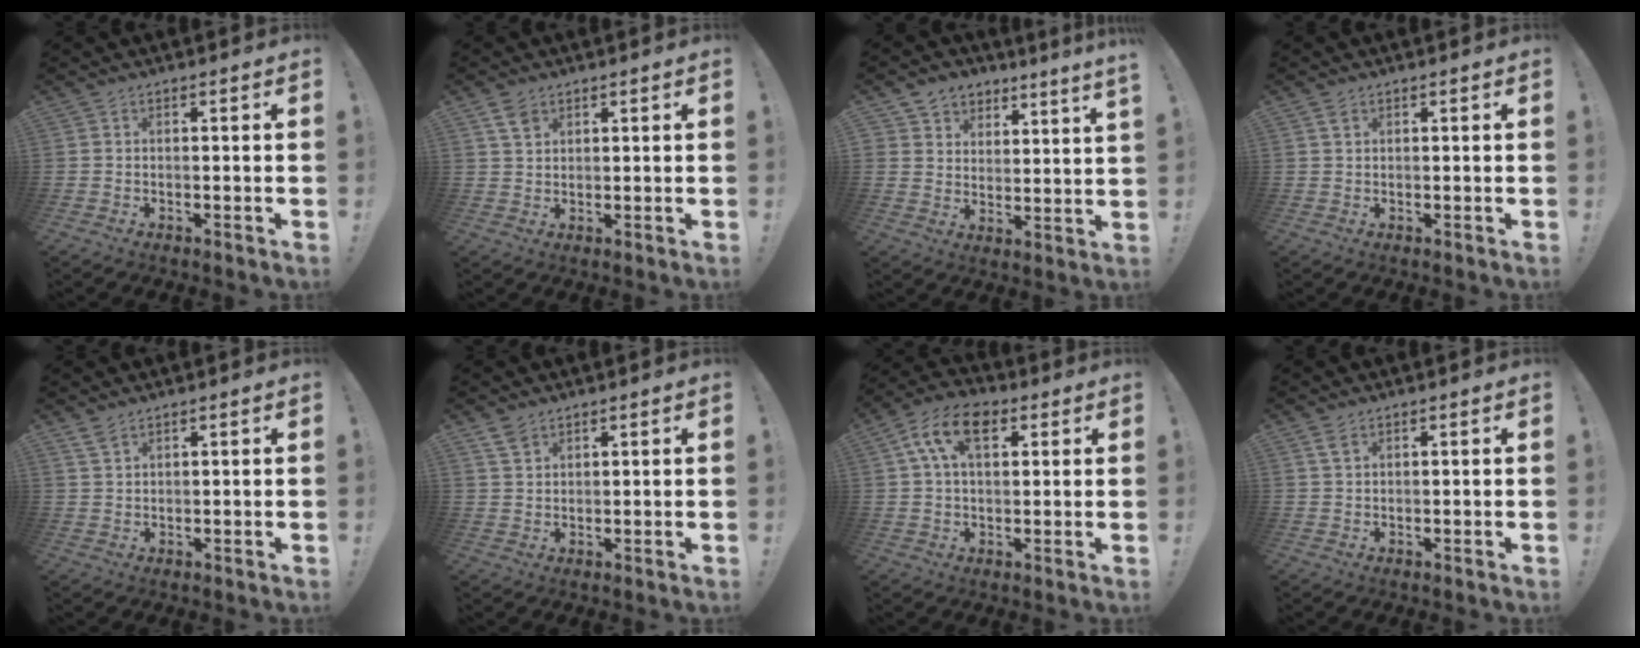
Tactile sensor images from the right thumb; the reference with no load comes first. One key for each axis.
{"total": 4.2, "fx": 2.6, "fy": 2.6, "fz": 2.2, "tx": -0.038, "ty": -0.007, "tz": 0.049}
{"total": 5.8, "fx": 5.1, "fy": 2.5, "fz": 0.7, "tx": -0.022, "ty": -0.042, "tz": 0.098}
{"total": 1.4, "fx": 0.8, "fy": 0.8, "fz": 0.8, "tx": -0.015, "ty": 0.000, "tz": 0.015}
{"total": 2.9, "fx": 2.2, "fy": 1.2, "fz": 1.5, "tx": -0.029, "ty": -0.009, "tz": 0.043}
{"total": 3.8, "fx": 2.7, "fy": 2.1, "fz": 1.5, "tx": -0.026, "ty": -0.013, "tz": 0.052}
{"total": 11.8, "fx": 4.3, "fy": 6.9, "fz": 8.6, "tx": -0.148, "ty": 0.009, "tz": 0.083}
{"total": 2.5, "fx": 1.4, "fy": 1.2, "fz": 1.8, "tx": -0.035, "ty": 0.000, "tz": 0.025}